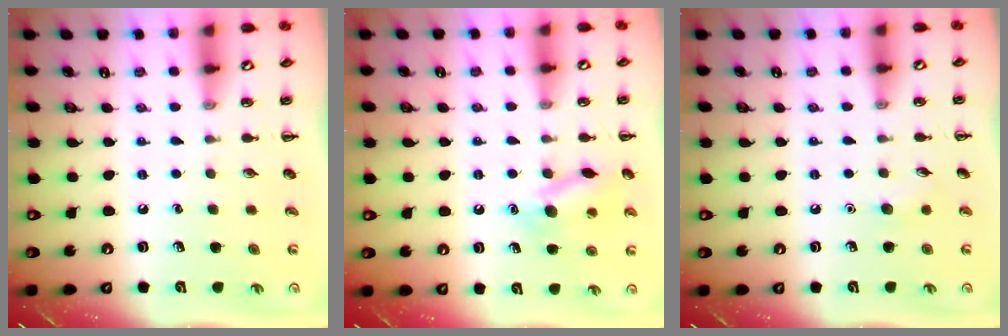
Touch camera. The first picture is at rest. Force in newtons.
{"total": 12.0, "press": 11.9, "slide": 1.8}
{"total": 4.9, "press": 4.6, "slide": 1.4}